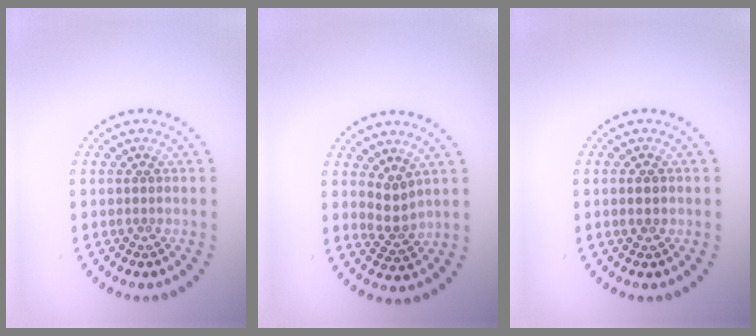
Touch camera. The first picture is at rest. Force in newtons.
{"total": 2.0, "press": 1.5, "slide": 1.3}
{"total": 1.1, "press": 1.1, "slide": 0.1}